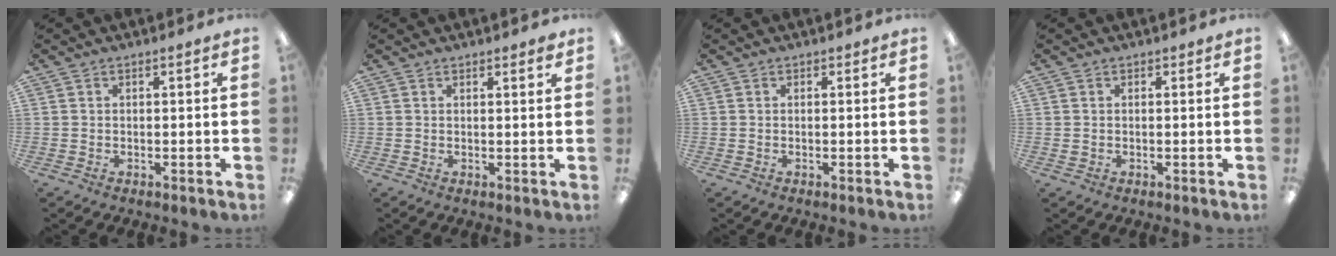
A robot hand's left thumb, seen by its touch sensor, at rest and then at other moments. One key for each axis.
{"total": 1.2, "fx": 1.2, "fy": 0.3, "fz": 0.3, "tx": 0.001, "ty": -0.003, "tz": 0.019}
{"total": 0.0}
{"total": 0.8, "fx": 0.3, "fy": 0.7, "fz": 0.1, "tx": -0.001, "ty": 0.005, "tz": 0.004}